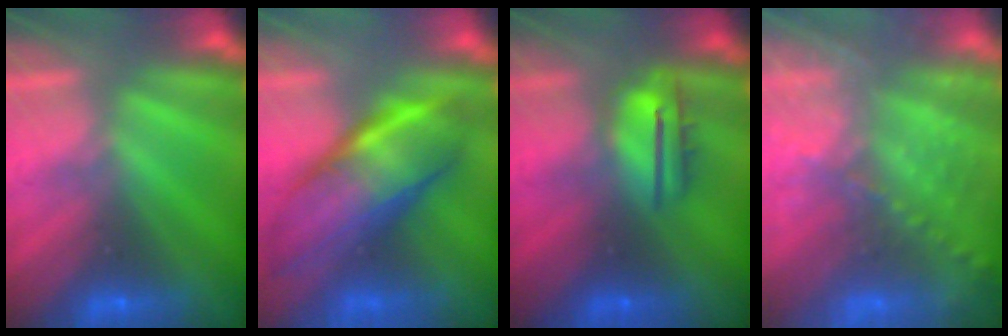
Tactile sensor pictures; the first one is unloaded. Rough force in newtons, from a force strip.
{"total": 7.0}
{"total": 4.6}
{"total": 7.3}